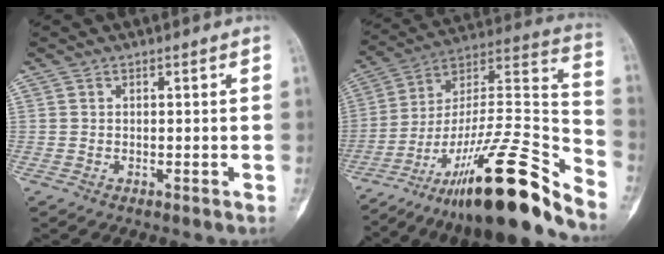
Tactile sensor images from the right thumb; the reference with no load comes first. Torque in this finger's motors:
{"motor_torque": [3.60, 1.02, 1.06, -1.71, 0.67]}